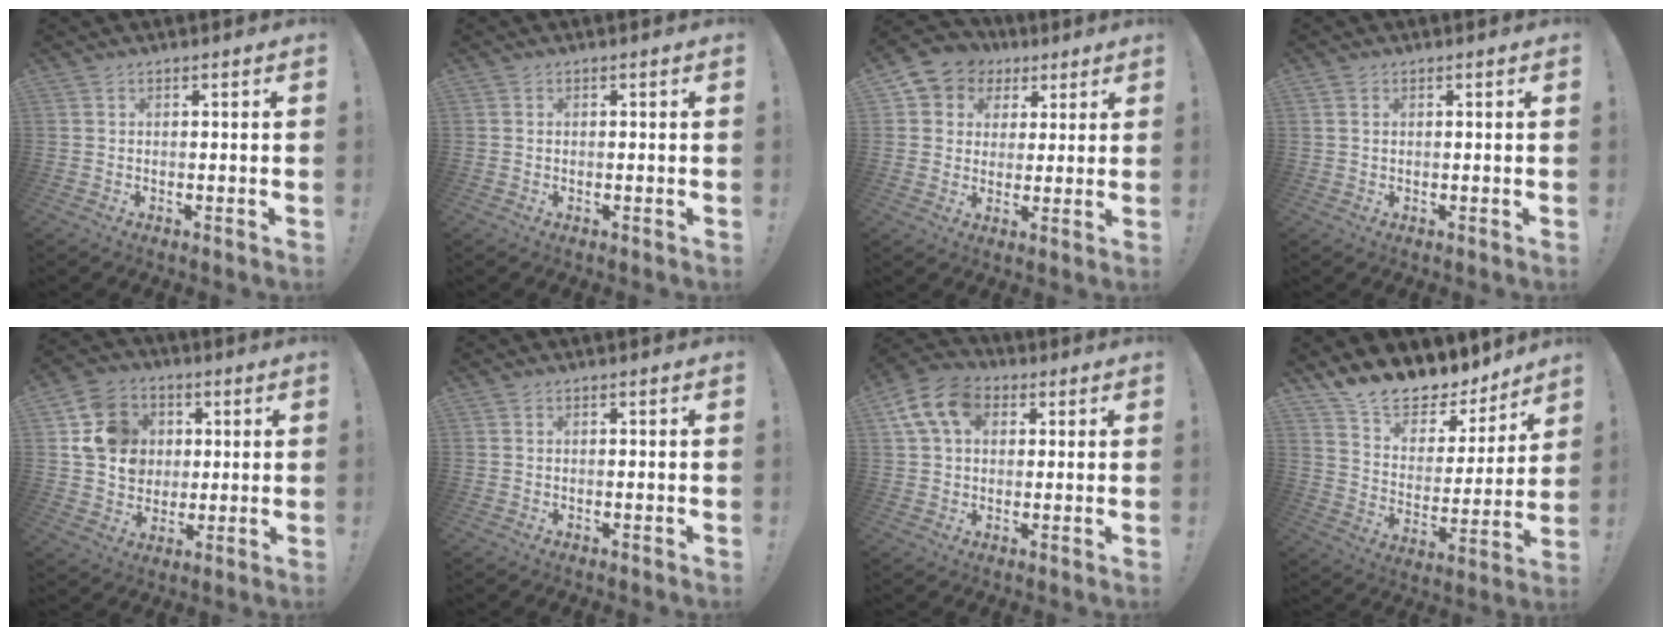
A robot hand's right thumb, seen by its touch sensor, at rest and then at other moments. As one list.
[{"total": 0.0}, {"total": 7.2, "force": [2.0, 6.7, 1.7], "torque": [-0.031, -0.007, 0.047]}, {"total": 1.0, "force": [0.4, 0.7, 0.5], "torque": [-0.017, 0.005, 0.009]}, {"total": 14.4, "force": [3.4, 12.6, 6.2], "torque": [-0.093, 0.000, 0.074]}, {"total": 0.0}, {"total": 12.4, "force": [4.5, 8.9, 7.5], "torque": [-0.141, 0.000, 0.091]}, {"total": 12.2, "force": [11.1, 3.9, 3.2], "torque": [-0.074, -0.096, 0.199]}]